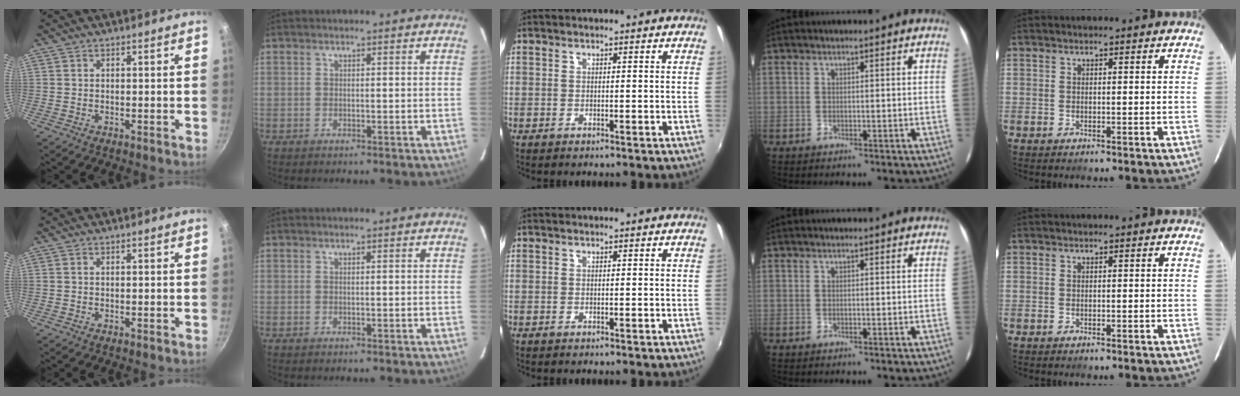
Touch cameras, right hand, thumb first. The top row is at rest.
{}